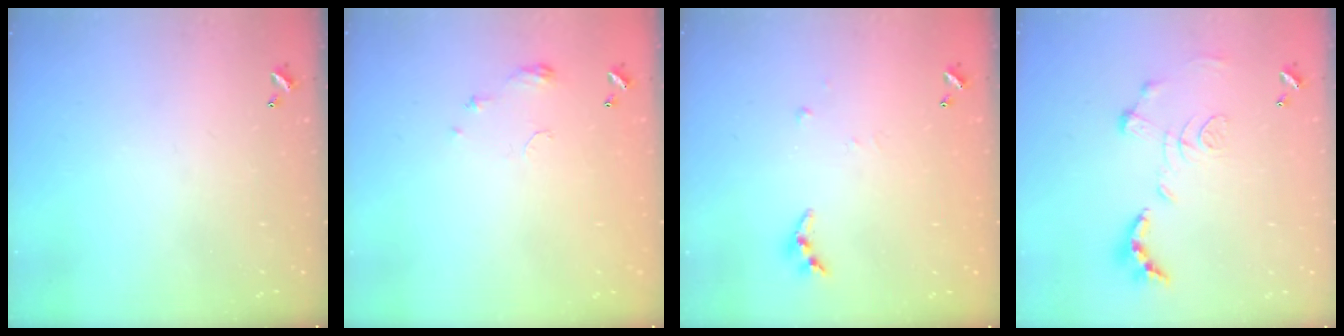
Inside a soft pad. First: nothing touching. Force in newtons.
{"total": 4.5, "press": 4.5, "slide": 0.6}
{"total": 4.4, "press": 4.4, "slide": 0.3}
{"total": 1.2, "press": 0.4, "slide": 1.1}